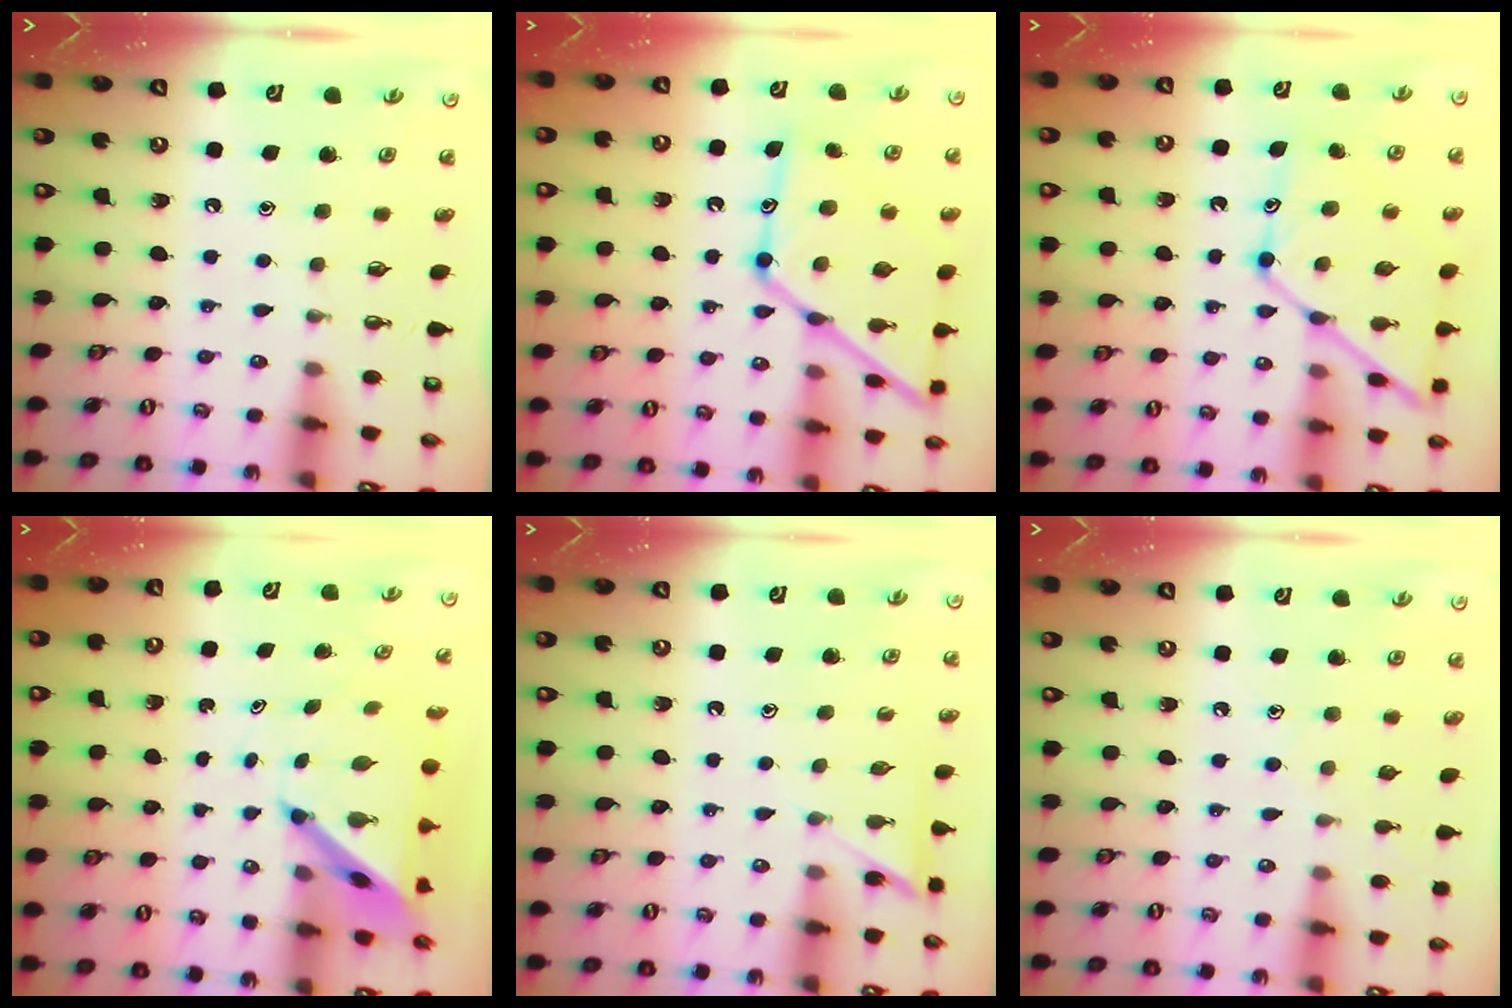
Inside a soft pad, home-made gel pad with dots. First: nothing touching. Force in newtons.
{"total": 18.9, "press": 18.8, "slide": 1.7}
{"total": 15.4, "press": 15.3, "slide": 1.3}
{"total": 5.4, "press": 5.3, "slide": 0.7}
{"total": 4.5, "press": 4.5, "slide": 0.3}
{"total": 5.8, "press": 5.7, "slide": 0.6}